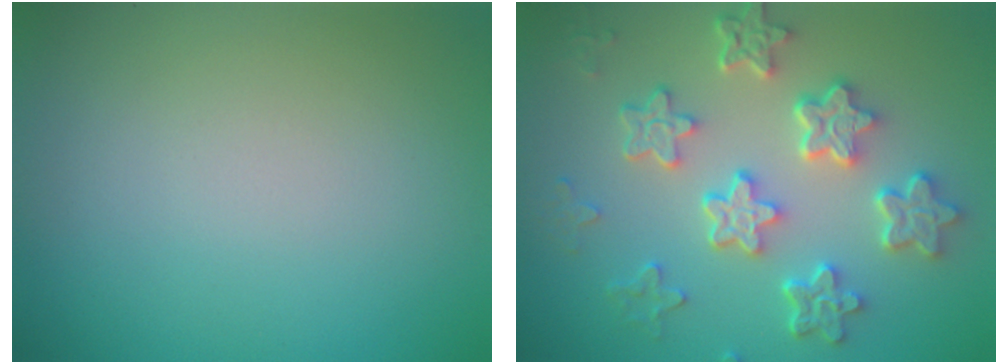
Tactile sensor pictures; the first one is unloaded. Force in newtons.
{"total": 6.1, "press": 4.8, "slide": 3.8}